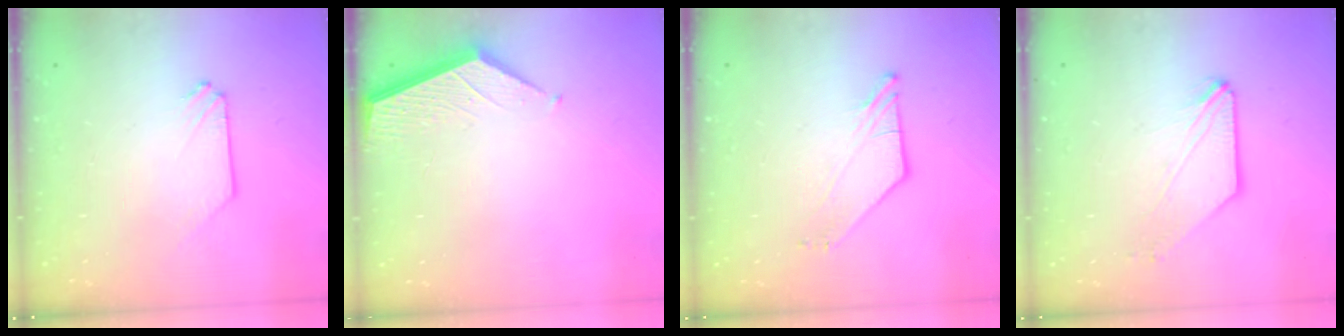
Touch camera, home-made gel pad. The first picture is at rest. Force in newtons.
{"total": 3.6, "press": 3.6, "slide": 0.3}
{"total": 3.0, "press": 3.0, "slide": 0.3}
{"total": 0.0}